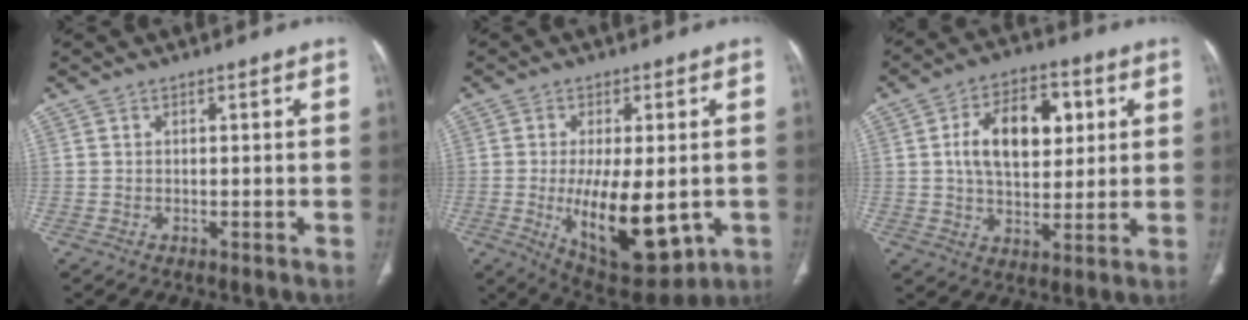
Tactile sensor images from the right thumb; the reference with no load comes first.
{"total": 16.5, "force": [-3.2, 7.2, 14.5], "torque": [-0.216, -0.021, -0.026]}
{"total": 14.3, "force": [3.3, 8.5, 11.0], "torque": [-0.151, 0.005, 0.053]}